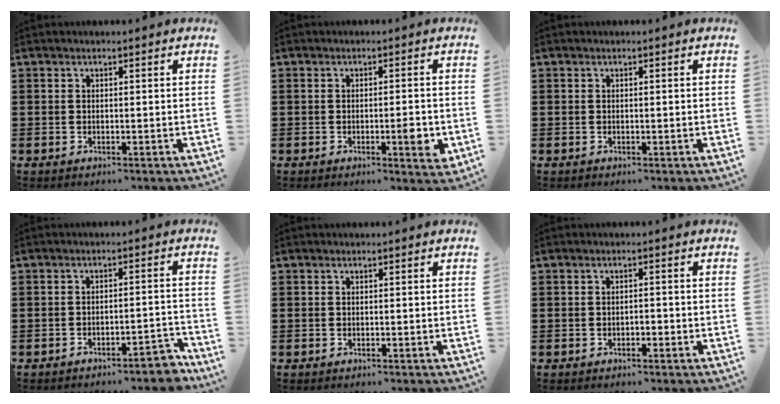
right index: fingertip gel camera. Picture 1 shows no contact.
{"total": 4.3, "force": [-1.3, 0.8, 4.0], "torque": [-0.054, -0.005, -0.023]}
{"total": 0.0}
{"total": 3.4, "force": [-3.1, 0.4, 1.4], "torque": [-0.025, 0.003, -0.062]}
{"total": 0.0}
{"total": 1.1, "force": [-0.8, 0.5, 0.5], "torque": [-0.014, -0.003, -0.016]}